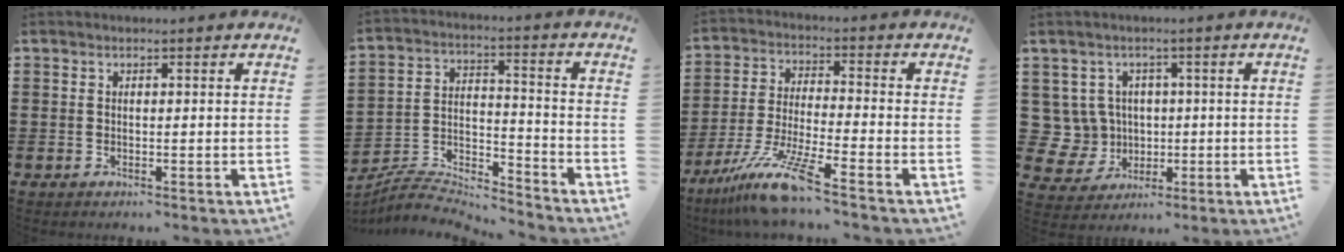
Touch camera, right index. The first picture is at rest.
{"total": 6.3, "force": [-6.2, 0.8, 1.2], "torque": [-0.034, -0.002, -0.128]}
{"total": 10.3, "force": [-7.8, -0.1, 6.7], "torque": [-0.154, -0.011, -0.160]}
{"total": 6.3, "force": [0.7, 6.2, 1.3], "torque": [-0.078, 0.005, 0.012]}